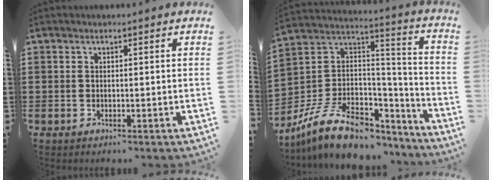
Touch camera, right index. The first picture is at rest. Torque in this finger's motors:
{"motor_torque": [0.14, -0.01, -0.08, -0.21]}